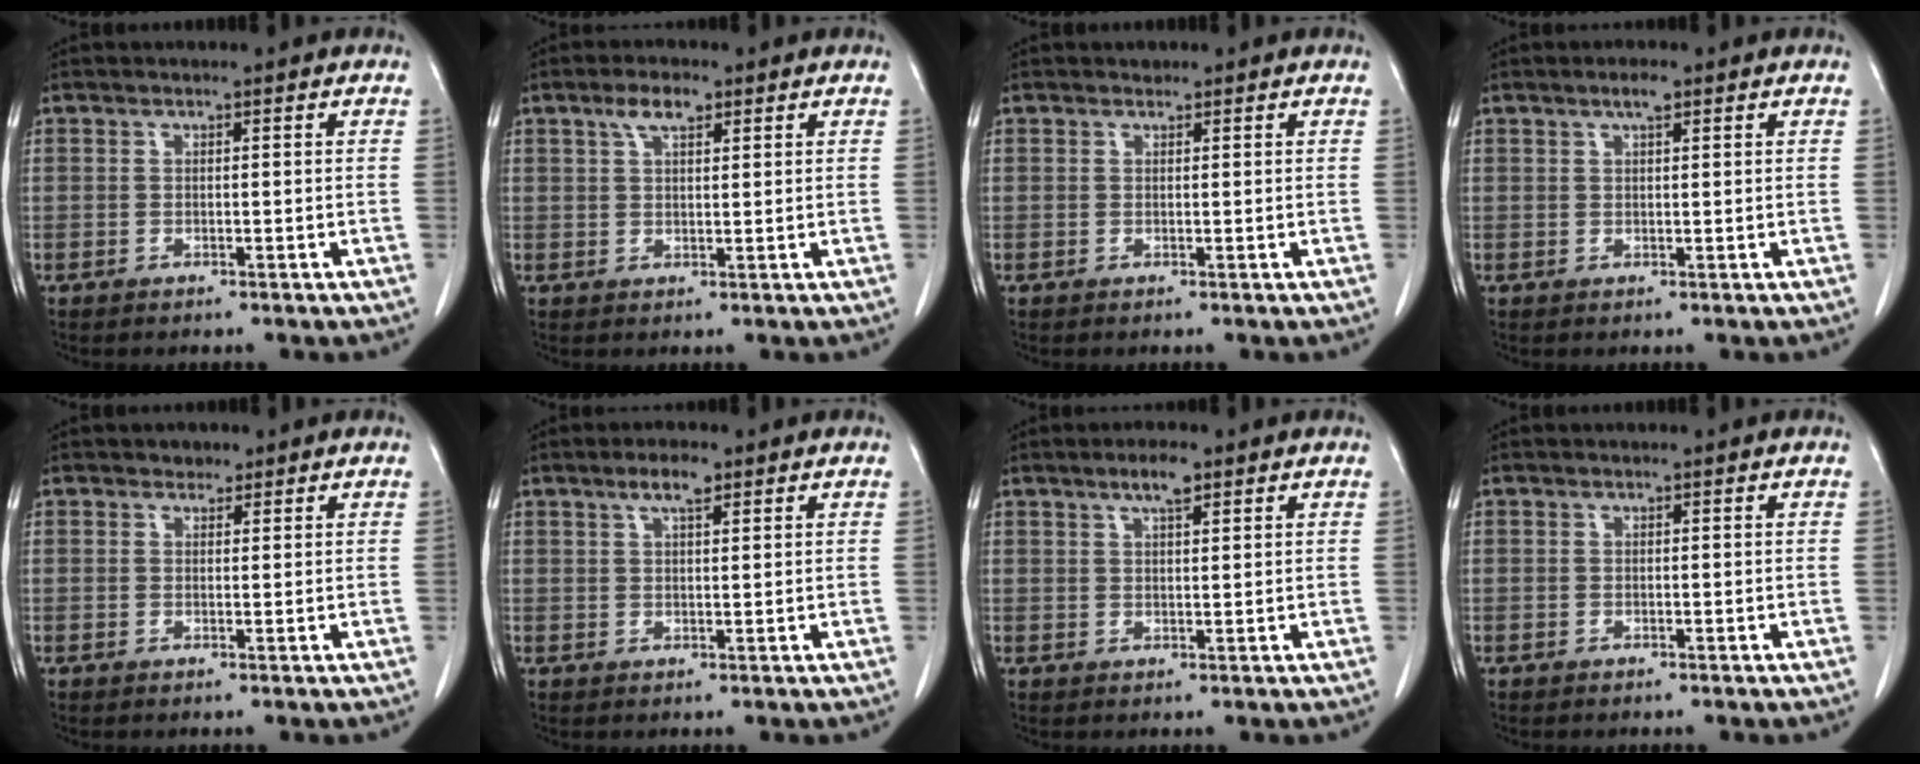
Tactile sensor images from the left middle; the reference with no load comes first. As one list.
[{"total": 3.6, "force": [2.2, 1.3, 2.6], "torque": [-0.054, 0.009, 0.042]}, {"total": 0.5, "force": [0.5, 0.2, 0.0], "torque": [-0.007, -0.001, 0.007]}, {"total": 1.9, "force": [1.2, 0.4, 1.4], "torque": [-0.029, 0.004, 0.022]}, {"total": 1.3, "force": [1.0, 0.8, 0.2], "torque": [-0.002, -0.002, 0.012]}, {"total": 3.3, "force": [2.1, 0.8, 2.4], "torque": [-0.049, 0.006, 0.037]}, {"total": 3.3, "force": [2.2, 0.7, 2.4], "torque": [-0.047, 0.003, 0.038]}, {"total": 0.0}]